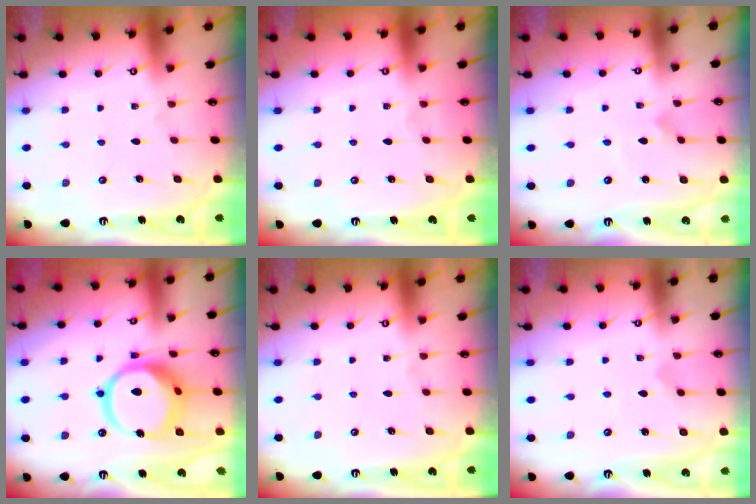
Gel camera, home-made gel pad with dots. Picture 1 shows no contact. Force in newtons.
{"total": 0.0}
{"total": 1.5, "press": 1.5, "slide": 0.1}
{"total": 16.4, "press": 16.3, "slide": 1.9}
{"total": 0.0}
{"total": 1.9, "press": 1.9, "slide": 0.5}